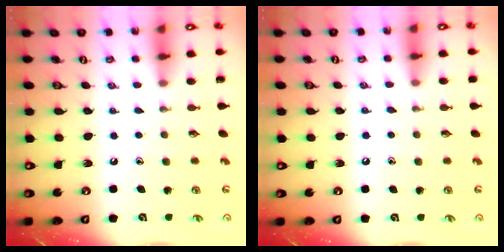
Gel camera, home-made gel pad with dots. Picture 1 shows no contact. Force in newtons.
{"total": 5.9, "press": 5.9, "slide": 0.9}